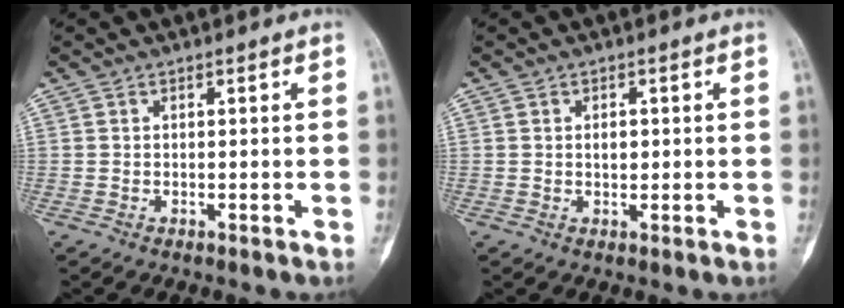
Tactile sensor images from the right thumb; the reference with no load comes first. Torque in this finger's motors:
{"motor_torque": [0.32, 0.18, 0.17, -0.44, 0.12]}